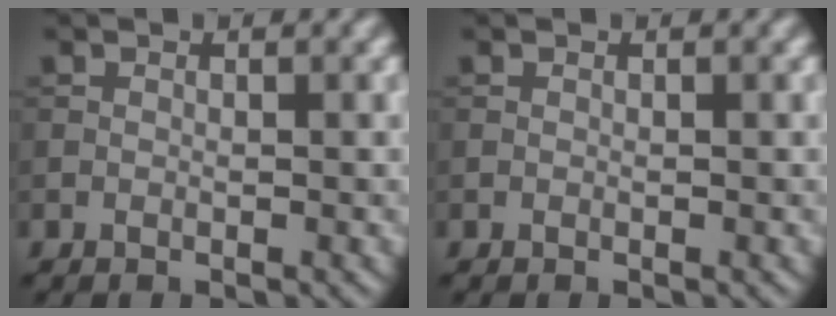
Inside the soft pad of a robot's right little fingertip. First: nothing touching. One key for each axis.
{"total": 0.0}